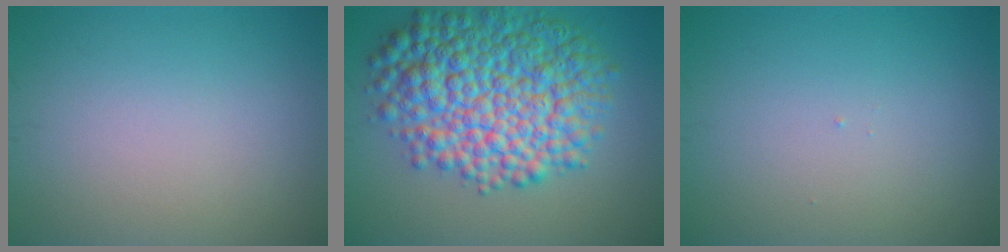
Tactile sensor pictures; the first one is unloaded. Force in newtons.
{"total": 11.3, "press": 11.3, "slide": 0.0}
{"total": 0.0}